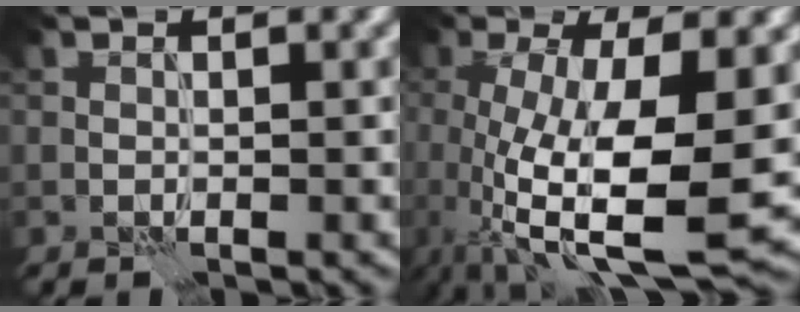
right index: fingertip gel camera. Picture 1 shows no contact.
{"total": 12.2, "force": [-2.0, 4.2, 11.3], "torque": [-0.207, -0.027, -0.029]}